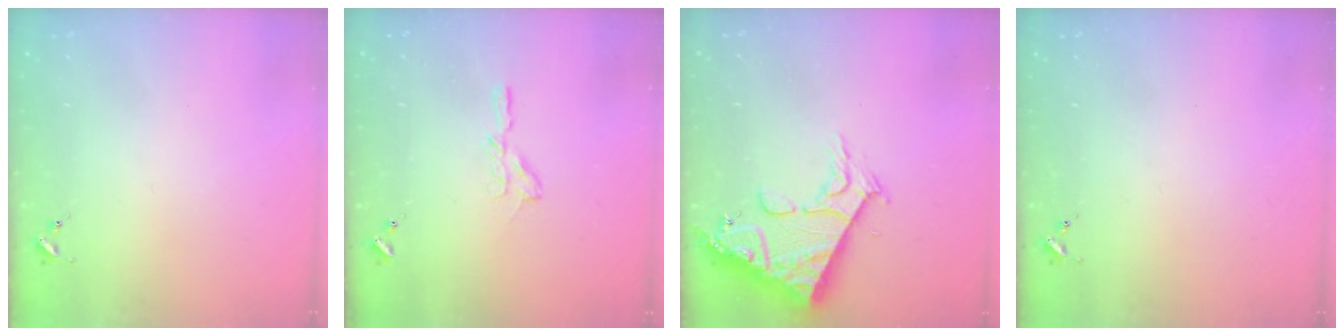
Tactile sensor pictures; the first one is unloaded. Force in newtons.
{"total": 5.3, "press": 5.2, "slide": 0.6}
{"total": 15.8, "press": 15.7, "slide": 1.6}
{"total": 0.0}